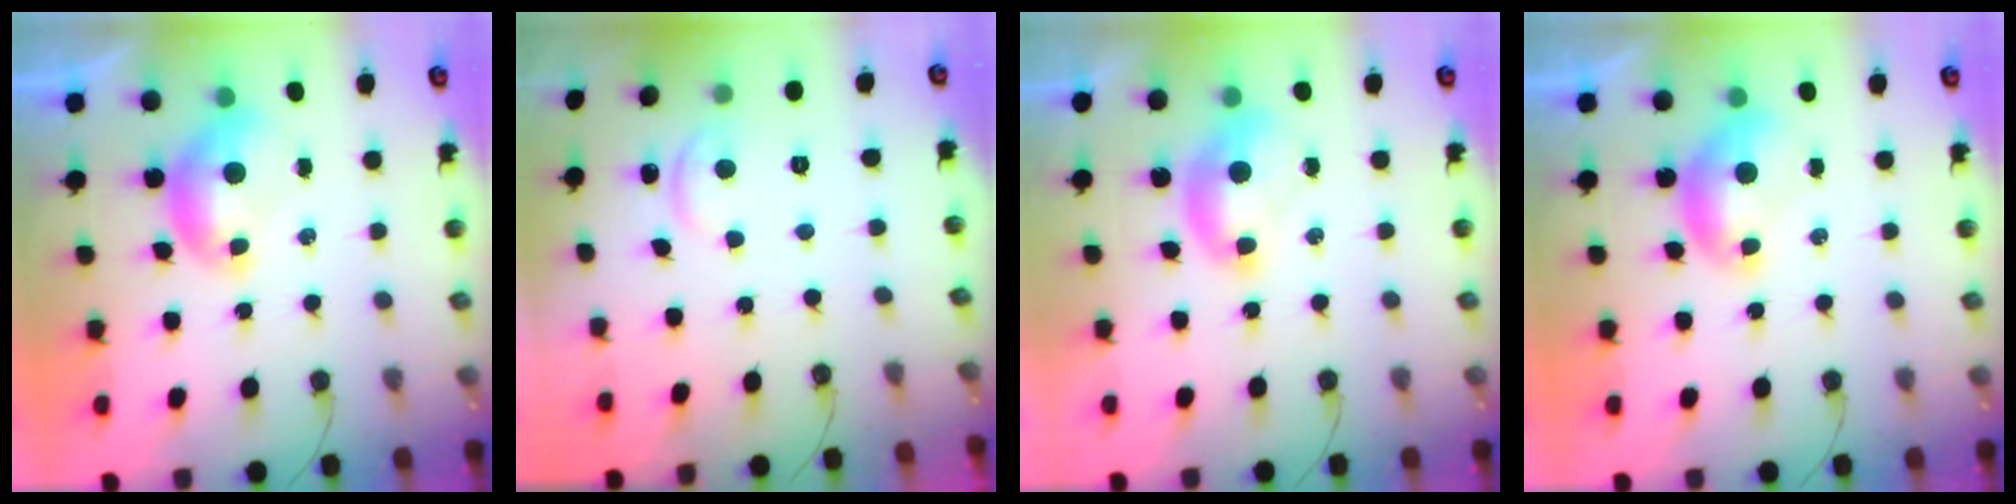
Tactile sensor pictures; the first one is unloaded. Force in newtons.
{"total": 1.8, "press": 1.8, "slide": 0.4}
{"total": 1.3, "press": 1.2, "slide": 0.5}
{"total": 0.0}